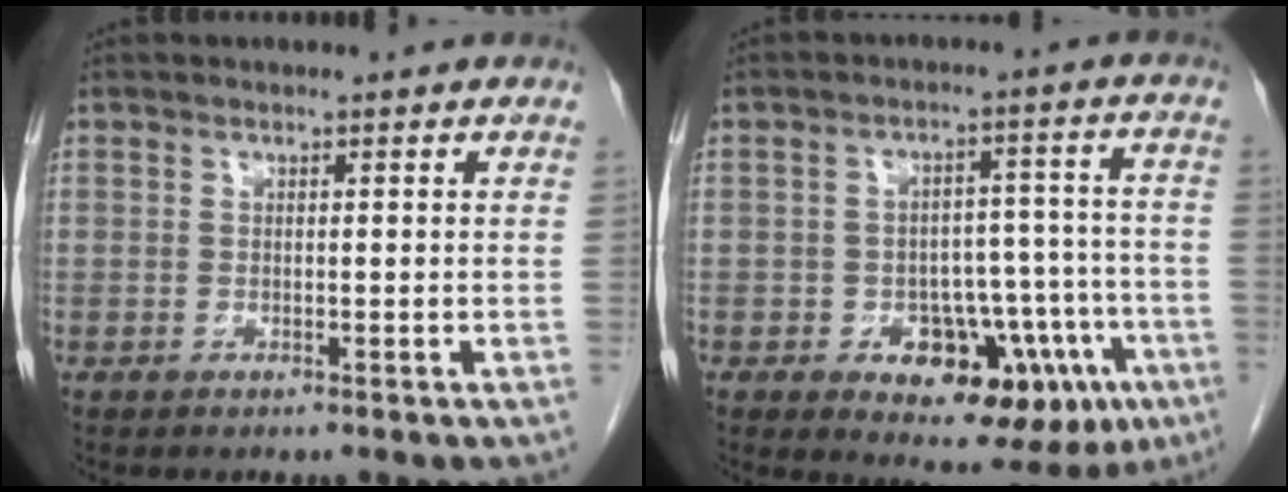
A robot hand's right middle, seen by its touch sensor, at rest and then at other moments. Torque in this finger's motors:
{"motor_torque": [1.32, -0.82, 0.17, 0.04]}